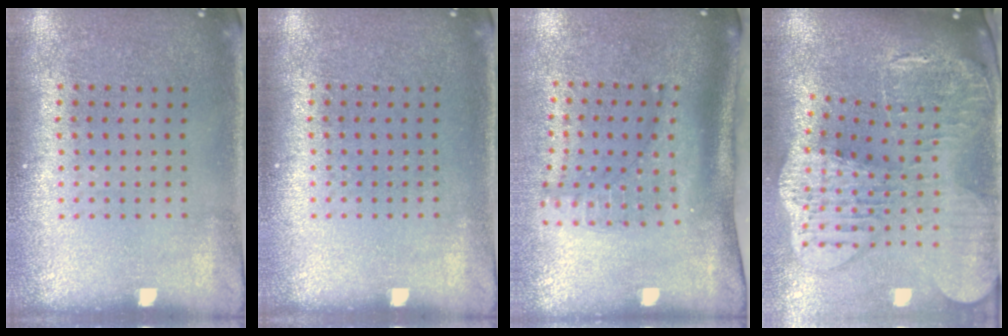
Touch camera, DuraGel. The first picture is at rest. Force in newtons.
{"total": 0.0}
{"total": 2.3, "press": 1.6, "slide": 1.6}
{"total": 4.5, "press": 3.3, "slide": 3.0}